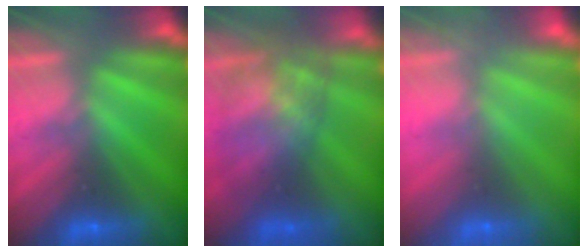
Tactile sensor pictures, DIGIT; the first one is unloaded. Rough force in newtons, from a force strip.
{"total": 5.9}
{"total": 9.3}